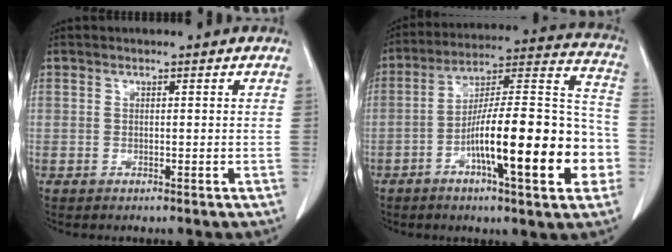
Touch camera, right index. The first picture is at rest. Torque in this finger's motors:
{"motor_torque": [0.88, -0.41, 0.64, 0.21]}